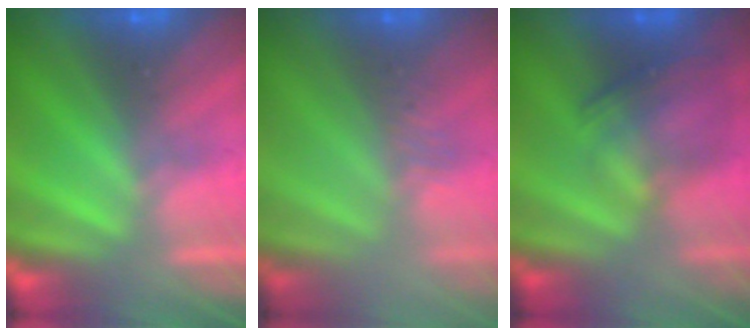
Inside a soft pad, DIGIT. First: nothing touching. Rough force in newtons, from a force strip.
{"total": 2.9}
{"total": 2.0}